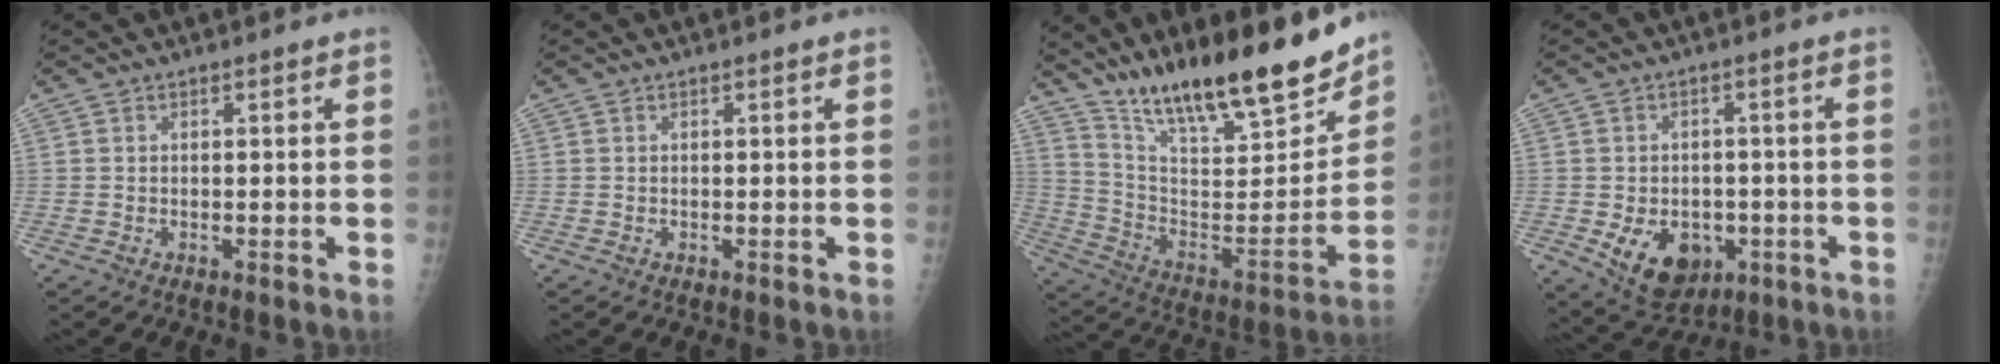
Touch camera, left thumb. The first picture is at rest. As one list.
[{"total": 0.0}, {"total": 25.2, "force": [19.3, 6.0, 15.1], "torque": [-0.212, -0.089, 0.322]}, {"total": 10.7, "force": [-3.6, 7.7, 6.5], "torque": [-0.080, 0.008, -0.039]}]